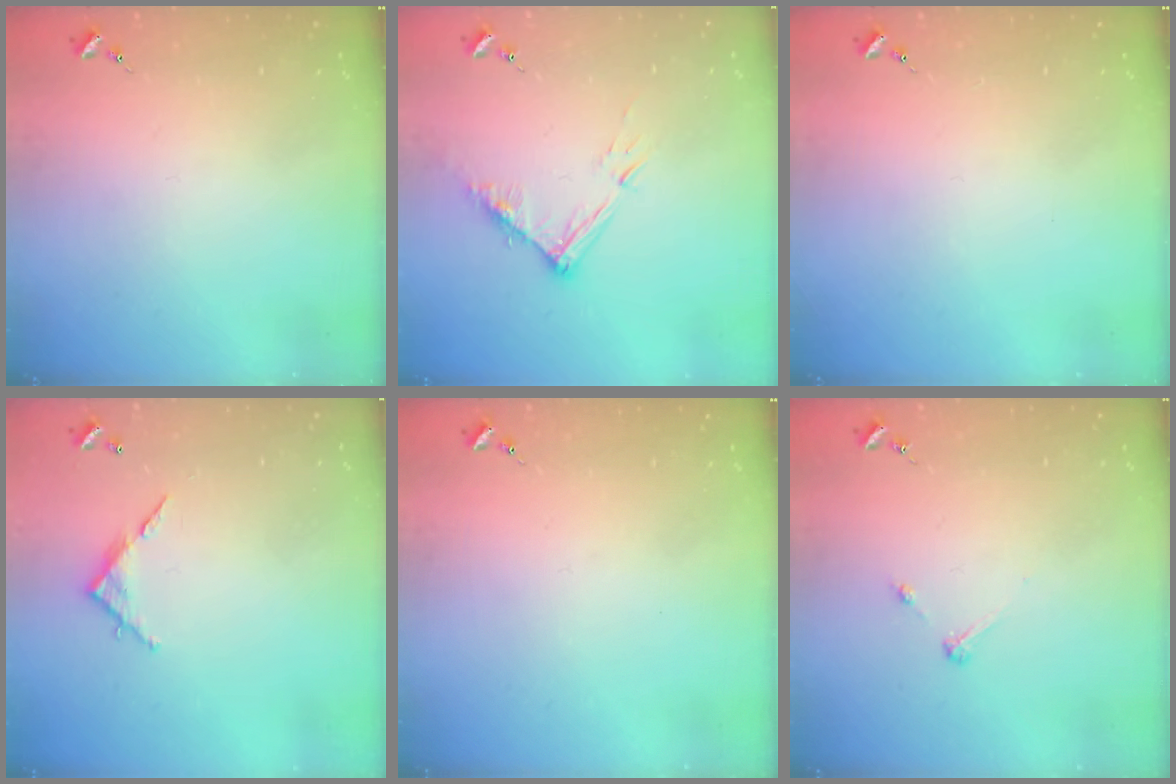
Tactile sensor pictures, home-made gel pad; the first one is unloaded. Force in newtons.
{"total": 10.5, "press": 10.5, "slide": 0.8}
{"total": 0.0}
{"total": 5.7, "press": 5.7, "slide": 0.4}
{"total": 0.0}
{"total": 3.3, "press": 3.2, "slide": 0.4}